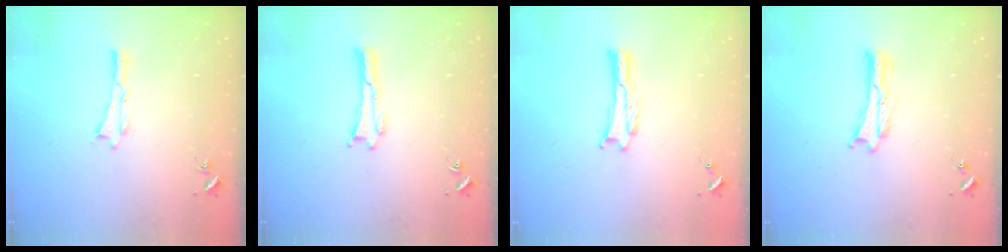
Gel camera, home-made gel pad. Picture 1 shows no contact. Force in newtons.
{"total": 0.0}
{"total": 0.0}
{"total": 0.0}